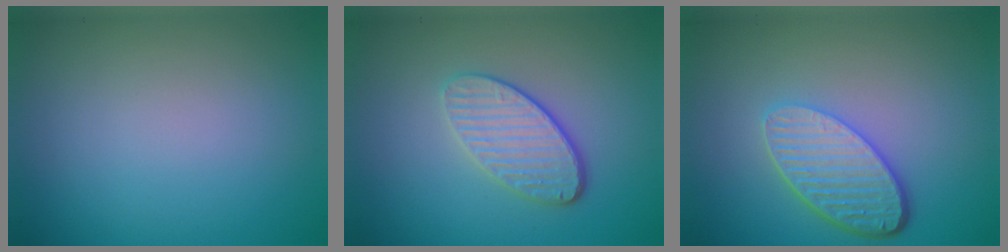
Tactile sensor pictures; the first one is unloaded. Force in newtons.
{"total": 4.0, "press": 3.2, "slide": 2.4}
{"total": 5.3, "press": 3.9, "slide": 3.6}